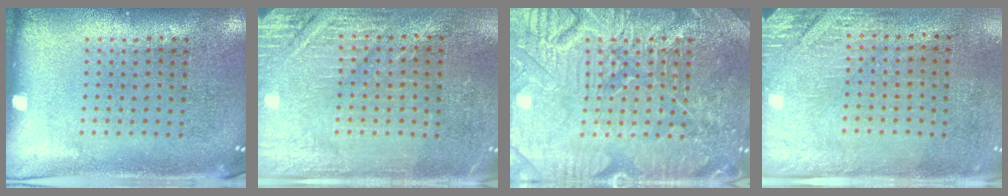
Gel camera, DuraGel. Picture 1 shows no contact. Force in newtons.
{"total": 2.9, "press": 2.9, "slide": 0.3}
{"total": 7.4, "press": 7.3, "slide": 1.0}
{"total": 2.9, "press": 2.5, "slide": 1.4}